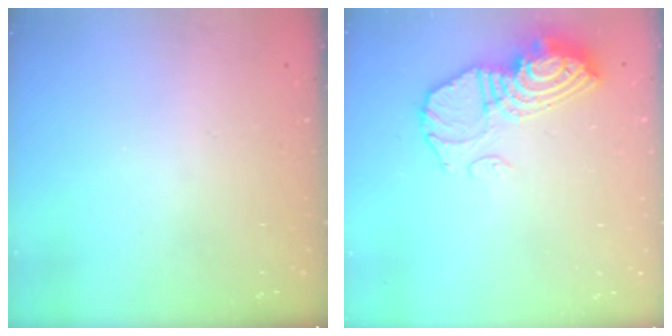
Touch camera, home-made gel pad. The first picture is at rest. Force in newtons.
{"total": 14.3, "press": 14.2, "slide": 1.4}